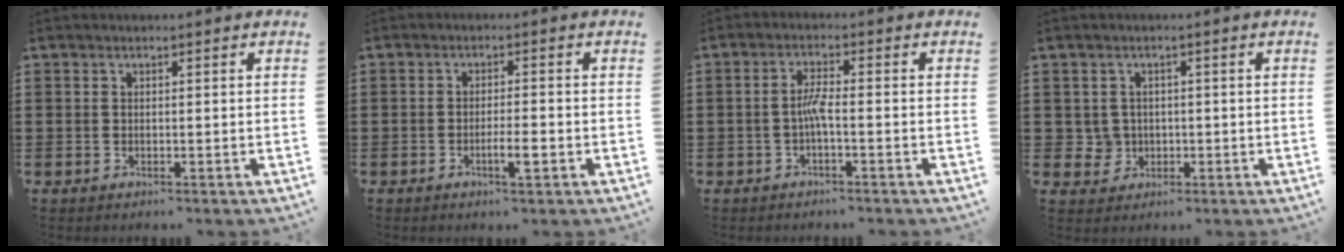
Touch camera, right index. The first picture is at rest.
{"total": 3.3, "force": [-1.4, 0.2, 3.0], "torque": [-0.052, -0.004, -0.025]}
{"total": 3.0, "force": [-0.9, 0.3, 2.8], "torque": [-0.062, -0.002, -0.021]}
{"total": 2.5, "force": [-0.1, 2.4, 0.5], "torque": [-0.021, 0.007, -0.005]}